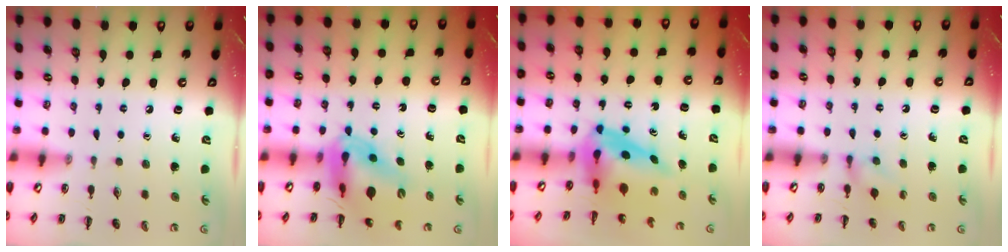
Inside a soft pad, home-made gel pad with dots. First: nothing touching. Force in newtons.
{"total": 11.8, "press": 11.2, "slide": 3.6}
{"total": 6.5, "press": 6.3, "slide": 1.6}
{"total": 3.6, "press": 3.4, "slide": 1.1}